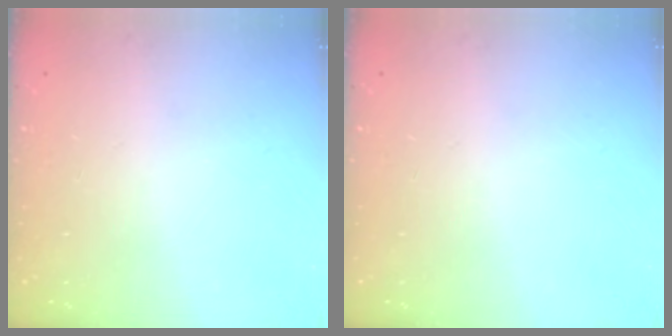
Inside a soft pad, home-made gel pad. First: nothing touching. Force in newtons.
{"total": 0.0}